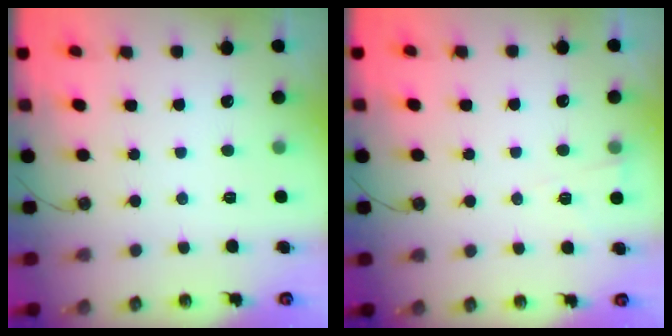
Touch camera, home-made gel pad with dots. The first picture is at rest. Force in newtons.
{"total": 3.1, "press": 2.9, "slide": 1.1}